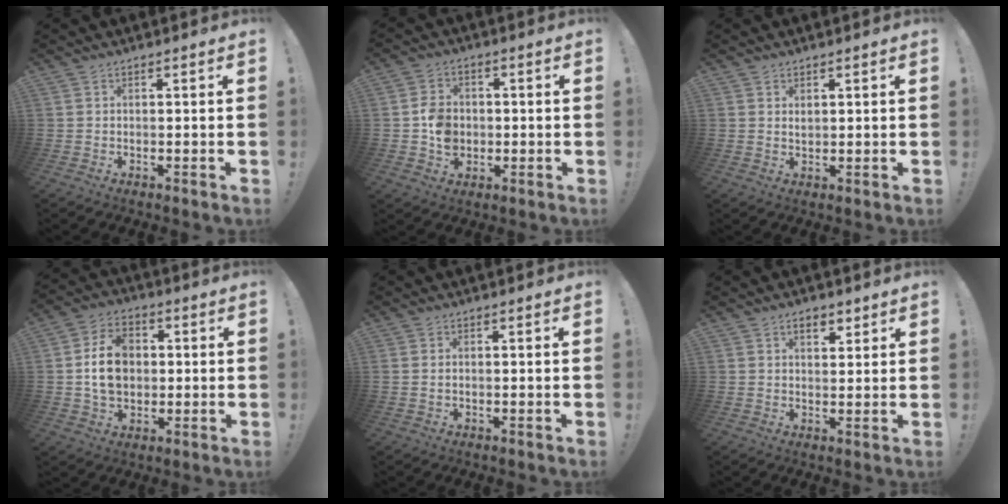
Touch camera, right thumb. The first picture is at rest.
{"total": 8.4, "force": [-1.2, 7.1, 4.3], "torque": [-0.074, 0.021, -0.015]}
{"total": 1.3, "force": [0.9, 0.8, 0.4], "torque": [0.005, -0.005, 0.015]}
{"total": 12.6, "force": [0.8, 9.9, 7.7], "torque": [-0.114, 0.009, 0.018]}
{"total": 0.9, "force": [0.1, -0.2, 0.8], "torque": [-0.016, -0.002, 0.001]}
{"total": 4.3, "force": [2.5, 2.5, 2.5], "torque": [-0.027, -0.006, 0.042]}